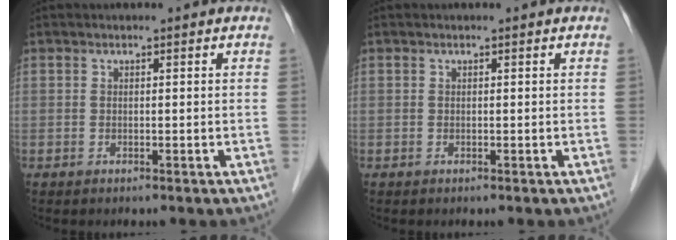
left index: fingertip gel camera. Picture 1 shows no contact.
{"total": 0.0}